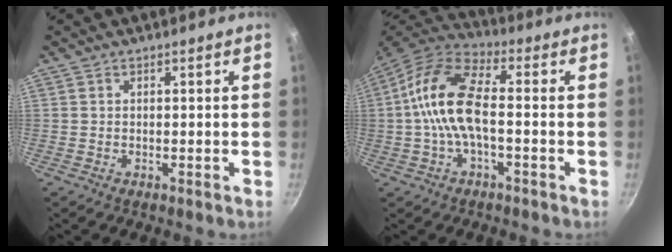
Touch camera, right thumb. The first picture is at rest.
{"total": 13.3, "force": [-1.0, 6.1, 11.8], "torque": [-0.225, 0.038, -0.037]}